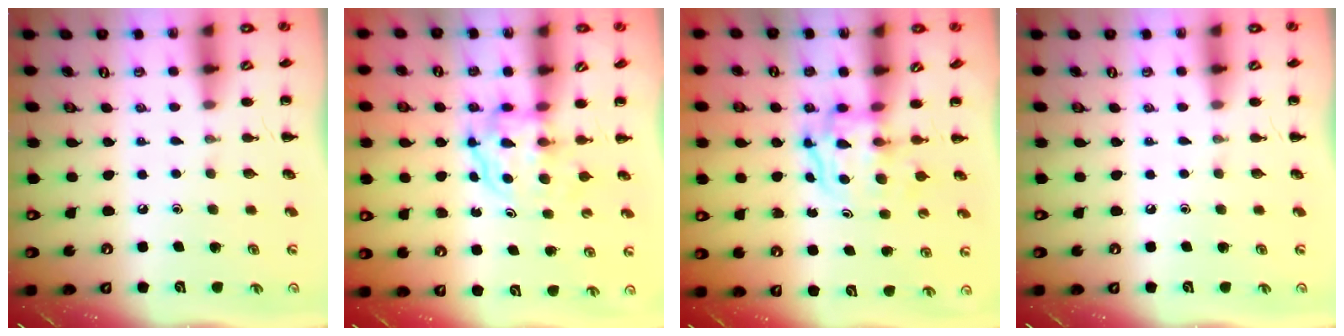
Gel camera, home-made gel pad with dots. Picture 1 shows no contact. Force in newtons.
{"total": 3.9, "press": 3.9, "slide": 0.2}
{"total": 3.4, "press": 3.4, "slide": 0.3}
{"total": 0.0}